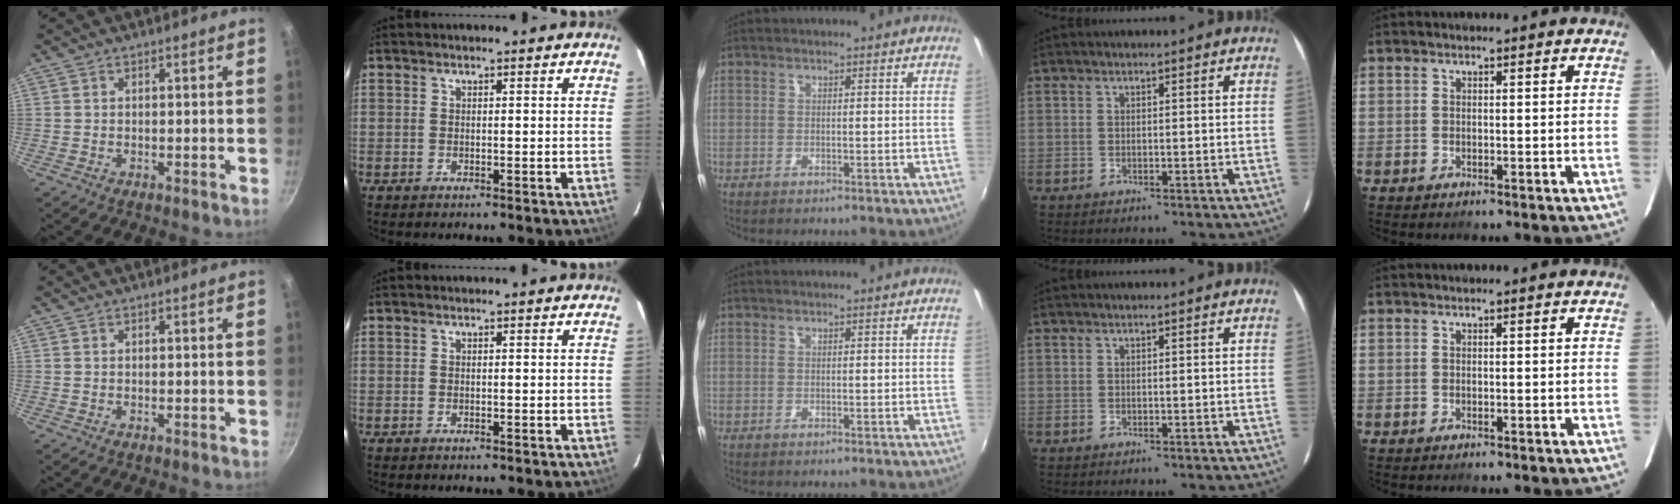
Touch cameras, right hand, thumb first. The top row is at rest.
{}